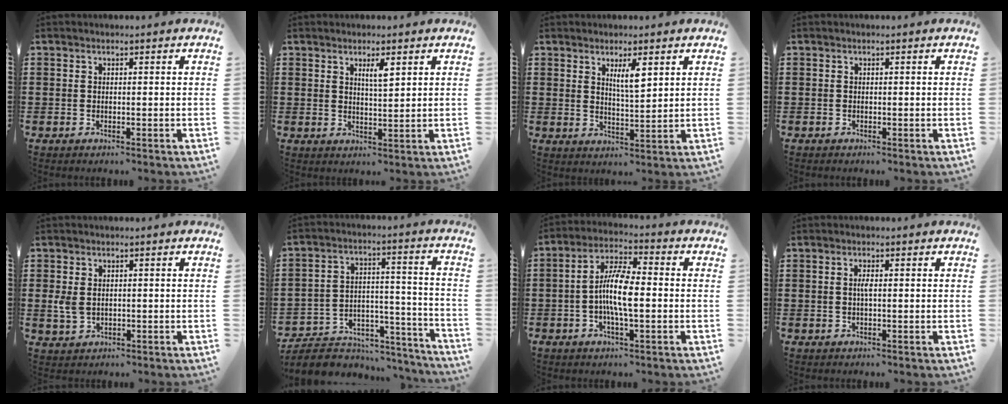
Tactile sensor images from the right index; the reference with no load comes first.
{"total": 2.8, "force": [1.5, 0.6, 2.2], "torque": [-0.037, -0.001, 0.023]}
{"total": 4.0, "force": [2.1, 0.9, 3.3], "torque": [-0.061, 0.002, 0.033]}
{"total": 0.0}
{"total": 2.6, "force": [0.1, 2.0, 1.7], "torque": [-0.053, 0.002, -0.002]}
{"total": 6.0, "force": [-5.3, 2.5, 1.3], "torque": [-0.027, 0.014, -0.104]}
{"total": 7.9, "force": [-1.2, 2.3, 7.4], "torque": [-0.150, 0.000, -0.026]}
{"total": 1.5, "force": [0.1, 0.3, 1.4], "torque": [-0.028, 0.001, 0.000]}